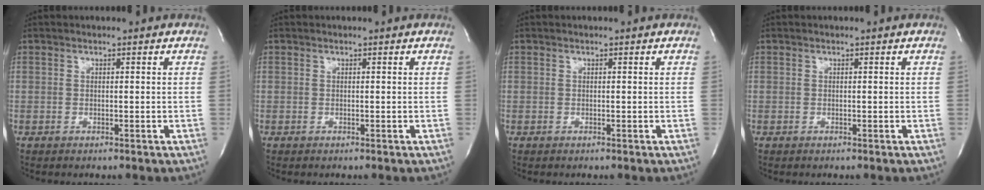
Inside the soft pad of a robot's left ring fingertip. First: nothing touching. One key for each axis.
{"total": 0.0}
{"total": 0.0}
{"total": 0.0}